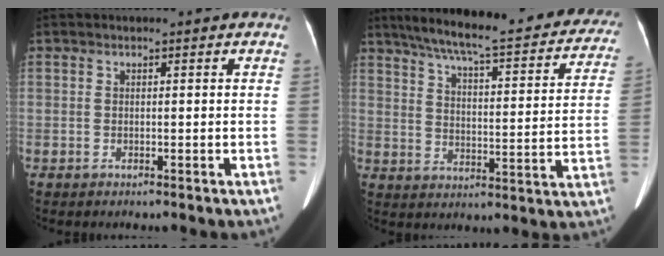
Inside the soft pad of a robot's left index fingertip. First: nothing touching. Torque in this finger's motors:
{"motor_torque": [-0.10, -1.89, 0.03, 0.05]}